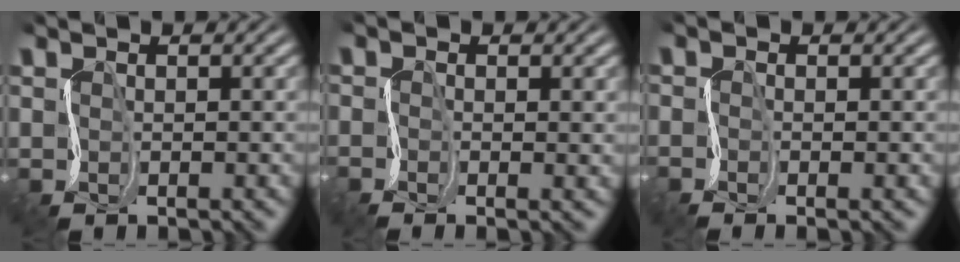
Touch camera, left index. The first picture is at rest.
{"total": 0.9, "force": [0.0, -0.2, 0.9], "torque": [-0.010, 0.003, -0.009]}
{"total": 1.2, "force": [-0.5, 0.2, 1.1], "torque": [-0.007, 0.007, -0.021]}